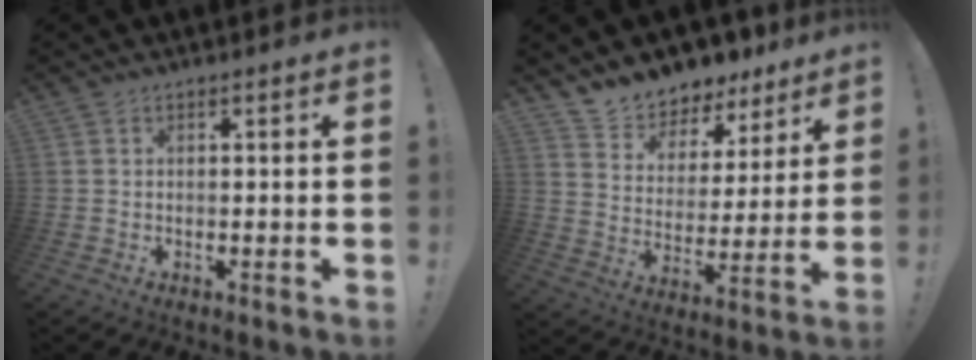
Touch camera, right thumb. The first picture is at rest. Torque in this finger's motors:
{"motor_torque": [0.01, 0.20, -0.04, 0.35, 0.00]}